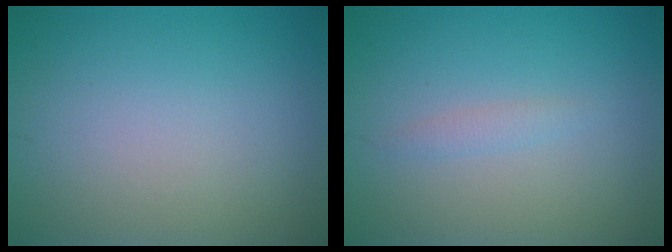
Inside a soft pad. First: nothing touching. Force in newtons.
{"total": 0.9, "press": 0.9, "slide": 0.0}